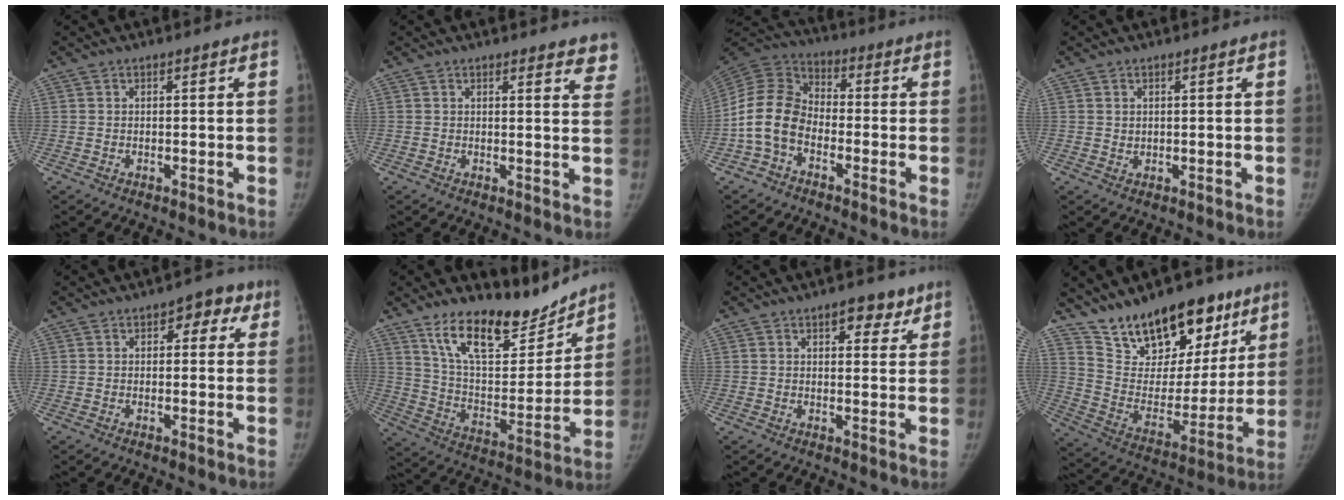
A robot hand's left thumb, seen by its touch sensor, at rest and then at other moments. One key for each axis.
{"total": 6.5, "fx": 5.8, "fy": 1.8, "fz": 2.0, "tx": 0.015, "ty": -0.029, "tz": 0.042}
{"total": 11.6, "fx": -3.6, "fy": 8.2, "fz": 7.3, "tx": -0.141, "ty": 0.038, "tz": -0.084}
{"total": 0.9, "fx": 0.3, "fy": 0.7, "fz": 0.5, "tx": -0.002, "ty": -0.002, "tz": 0.008}
{"total": 4.3, "fx": 1.6, "fy": 2.7, "fz": 3.0, "tx": -0.001, "ty": 0.005, "tz": 0.008}
{"total": 18.2, "fx": 14.5, "fy": 6.7, "fz": 8.8, "tx": -0.097, "ty": -0.095, "tz": 0.253}
{"total": 5.3, "fx": 3.2, "fy": 2.7, "fz": 3.3, "tx": -0.013, "ty": -0.012, "tz": 0.039}
{"total": 22.6, "fx": 15.5, "fy": 11.5, "fz": 11.7, "tx": -0.131, "ty": -0.070, "tz": 0.256}